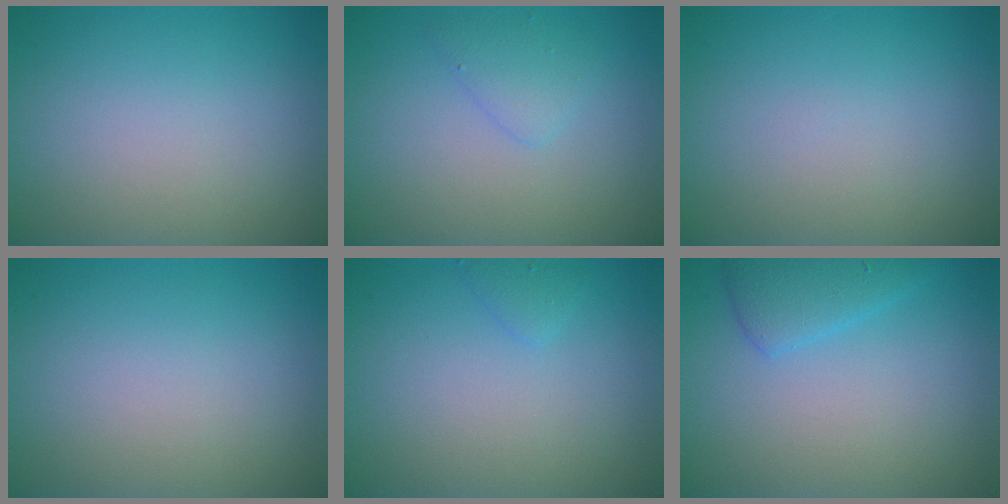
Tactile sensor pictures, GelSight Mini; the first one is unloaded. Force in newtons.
{"total": 1.7, "press": 1.6, "slide": 0.1}
{"total": 0.0}
{"total": 0.0}
{"total": 0.9, "press": 0.9, "slide": 0.0}
{"total": 2.5, "press": 2.5, "slide": 0.2}